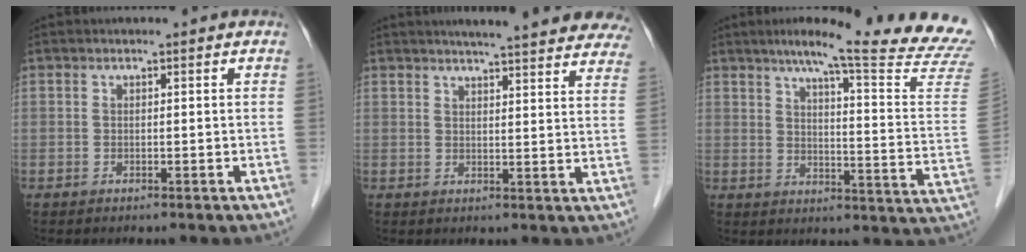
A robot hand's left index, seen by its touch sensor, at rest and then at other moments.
{"total": 21.5, "force": [19.2, 2.4, 9.3], "torque": [-0.116, -0.023, 0.215]}
{"total": 23.4, "force": [19.8, -1.1, 12.3], "torque": [-0.167, -0.074, 0.239]}